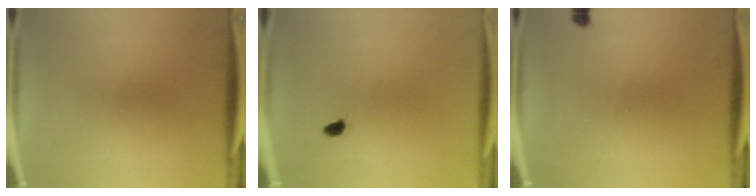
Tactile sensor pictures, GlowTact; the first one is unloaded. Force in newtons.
{"total": 1.4}
{"total": 0.8}